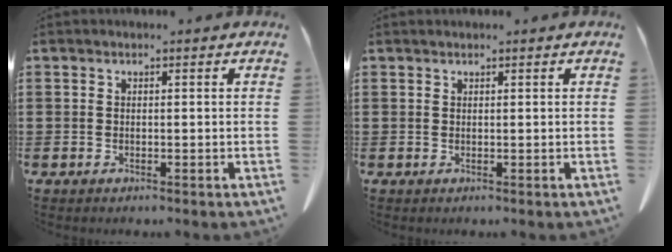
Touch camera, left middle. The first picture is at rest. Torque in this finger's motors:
{"motor_torque": [0.31, 0.30, 0.00, 0.01]}